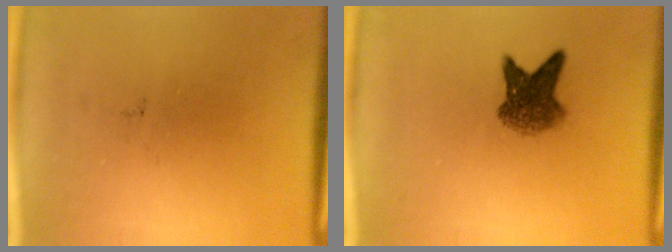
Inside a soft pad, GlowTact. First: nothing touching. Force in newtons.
{"total": 5.2}